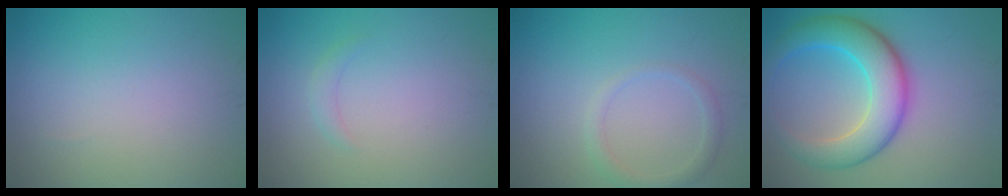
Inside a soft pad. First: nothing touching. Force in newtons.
{"total": 1.0, "press": 1.0, "slide": 0.1}
{"total": 1.7, "press": 1.7, "slide": 0.1}
{"total": 7.7, "press": 7.7, "slide": 0.3}